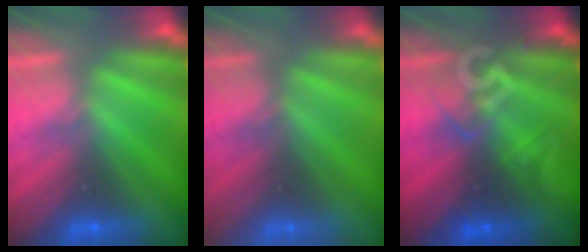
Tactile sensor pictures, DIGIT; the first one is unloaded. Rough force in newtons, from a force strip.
{"total": 3.0}
{"total": 2.9}